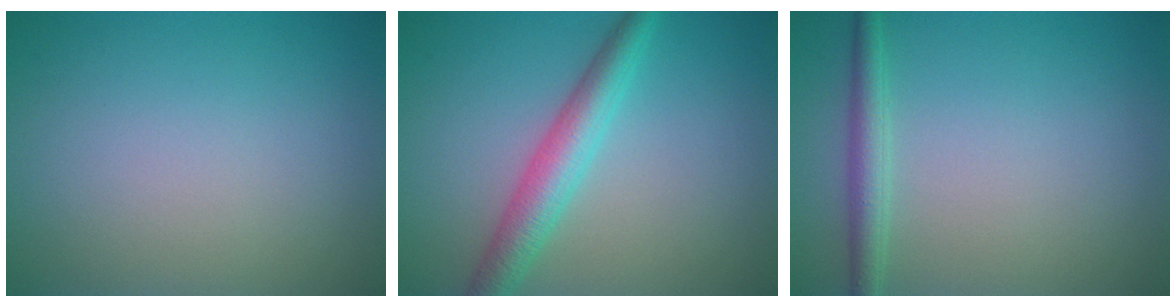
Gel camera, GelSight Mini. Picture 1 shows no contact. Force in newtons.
{"total": 4.3, "press": 4.3, "slide": 0.0}
{"total": 2.2, "press": 2.2, "slide": 0.0}